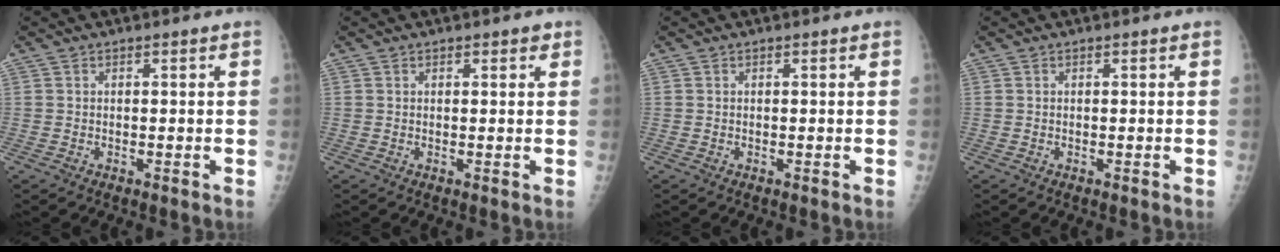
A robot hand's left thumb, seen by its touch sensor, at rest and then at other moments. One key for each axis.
{"total": 1.2, "fx": 0.8, "fy": 0.7, "fz": 0.5, "tx": 0.006, "ty": -0.003, "tz": 0.005}
{"total": 0.0}
{"total": 0.0}